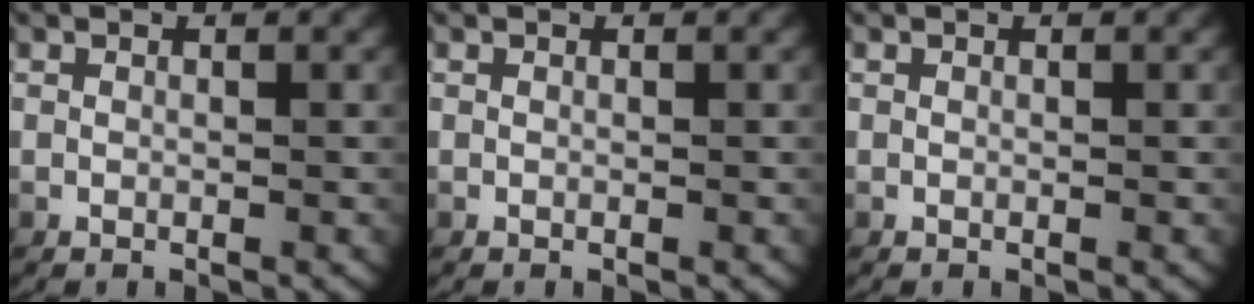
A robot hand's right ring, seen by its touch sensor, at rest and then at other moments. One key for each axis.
{"total": 0.0}
{"total": 0.0}